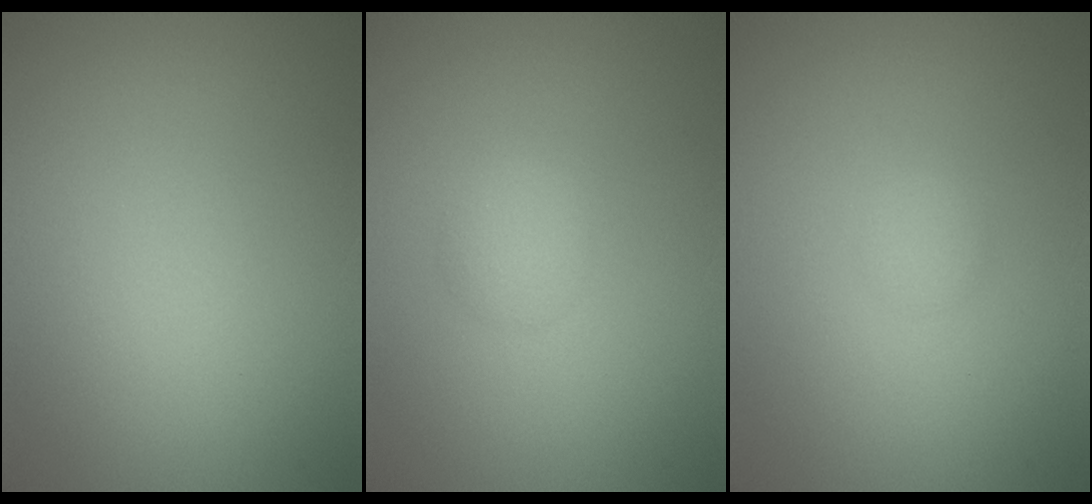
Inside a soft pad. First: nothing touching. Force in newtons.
{"total": 1.6, "press": 1.6, "slide": 0.1}
{"total": 0.8, "press": 0.8, "slide": 0.1}